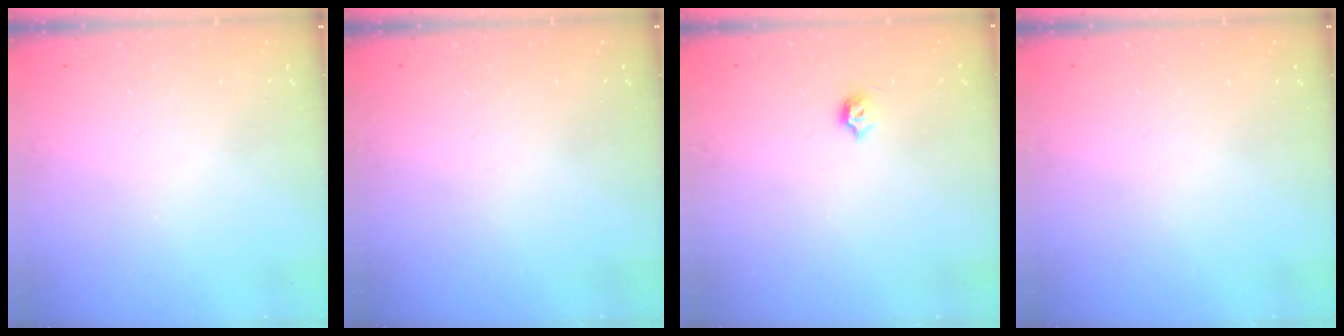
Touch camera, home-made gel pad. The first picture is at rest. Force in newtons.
{"total": 0.0}
{"total": 3.9, "press": 3.8, "slide": 0.7}
{"total": 0.0}